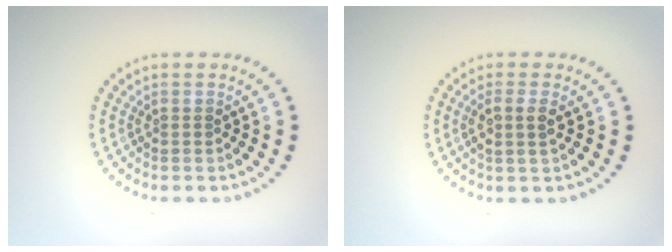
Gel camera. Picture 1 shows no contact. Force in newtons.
{"total": 1.9, "press": 1.7, "slide": 0.9}